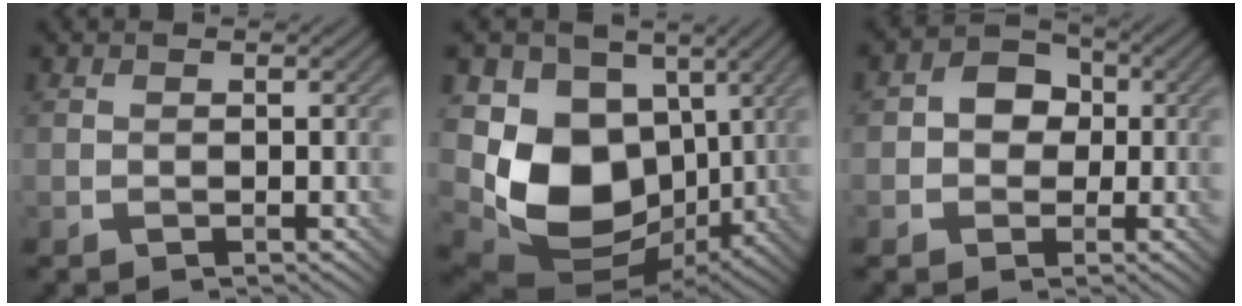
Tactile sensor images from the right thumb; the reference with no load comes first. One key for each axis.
{"total": 13.6, "fx": -0.2, "fy": 10.5, "fz": 8.8, "tx": -0.188, "ty": -0.037, "tz": 0.004}
{"total": 5.2, "fx": 0.0, "fy": 4.5, "fz": 2.6, "tx": -0.040, "ty": 0.011, "tz": -0.020}